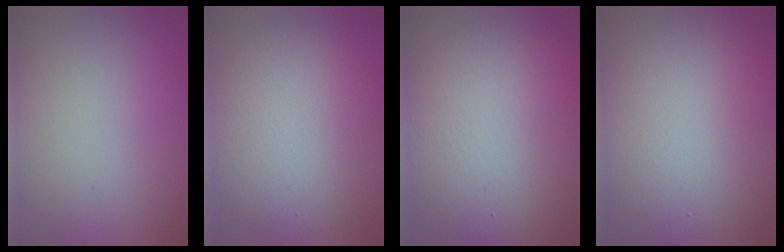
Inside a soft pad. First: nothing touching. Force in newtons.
{"total": 6.7, "press": 6.7, "slide": 0.9}
{"total": 11.8, "press": 11.8, "slide": 0.9}
{"total": 14.1, "press": 14.1, "slide": 1.2}